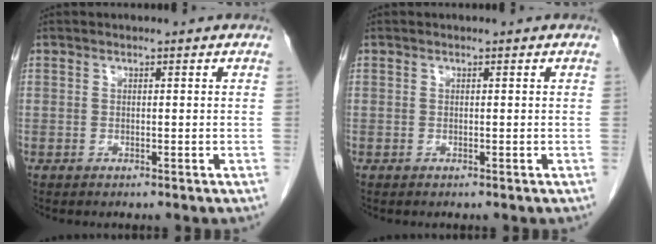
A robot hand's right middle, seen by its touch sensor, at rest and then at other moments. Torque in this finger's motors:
{"motor_torque": [-0.09, 0.10, -0.03, -0.01]}